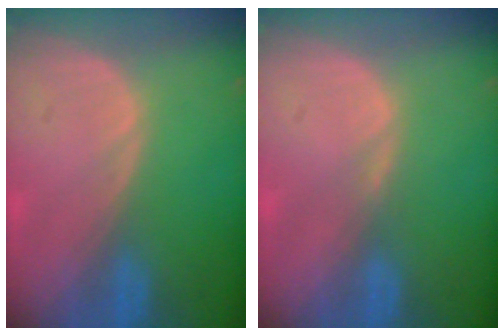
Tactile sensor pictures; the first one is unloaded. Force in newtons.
{"total": 0.7, "press": 0.7, "slide": 0.2}